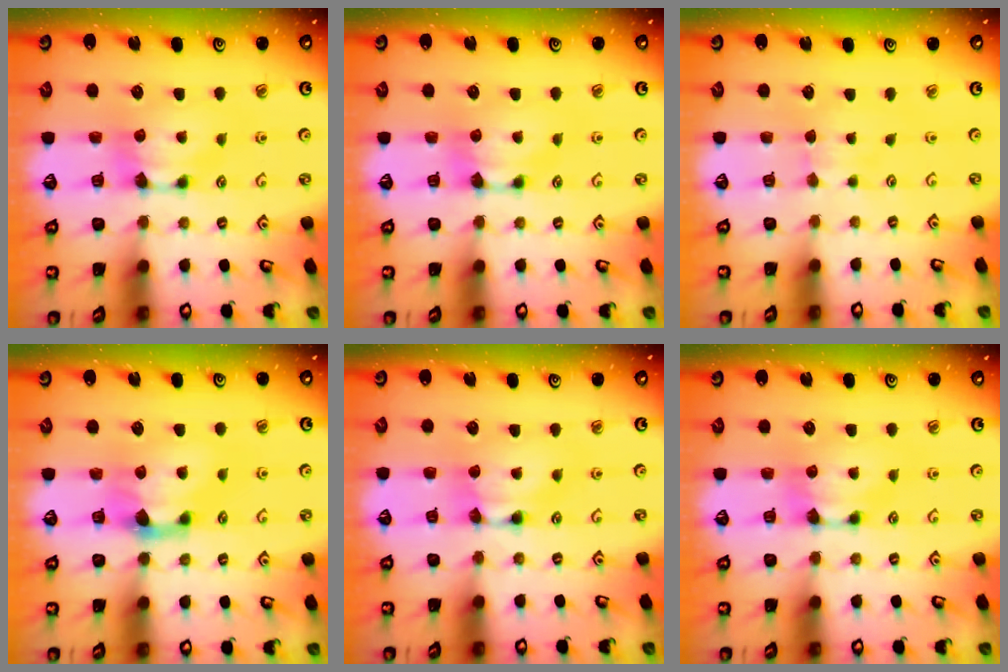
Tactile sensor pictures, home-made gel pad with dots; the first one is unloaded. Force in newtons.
{"total": 0.0}
{"total": 2.2, "press": 2.2, "slide": 0.4}
{"total": 2.0, "press": 1.2, "slide": 1.5}
{"total": 1.6, "press": 1.6, "slide": 0.2}
{"total": 0.0}